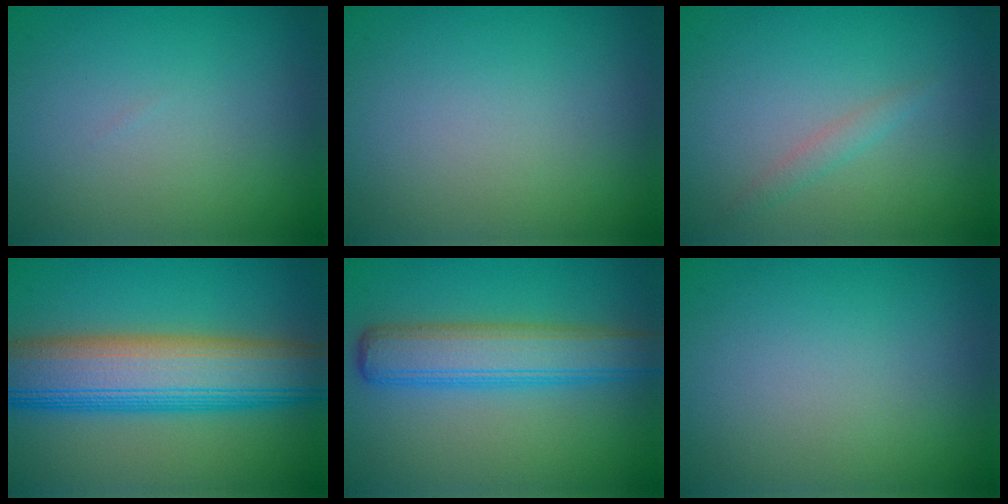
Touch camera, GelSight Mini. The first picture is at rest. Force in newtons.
{"total": 0.0}
{"total": 1.1, "press": 1.1, "slide": 0.2}
{"total": 10.9, "press": 10.9, "slide": 0.0}
{"total": 5.6, "press": 5.6, "slide": 0.1}
{"total": 0.0}